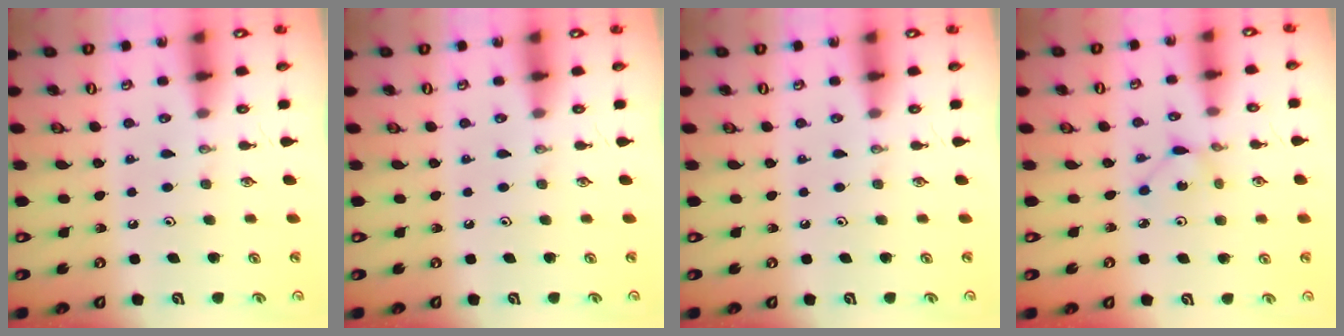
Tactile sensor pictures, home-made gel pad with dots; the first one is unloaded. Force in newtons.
{"total": 0.0}
{"total": 0.0}
{"total": 1.6, "press": 1.5, "slide": 0.2}